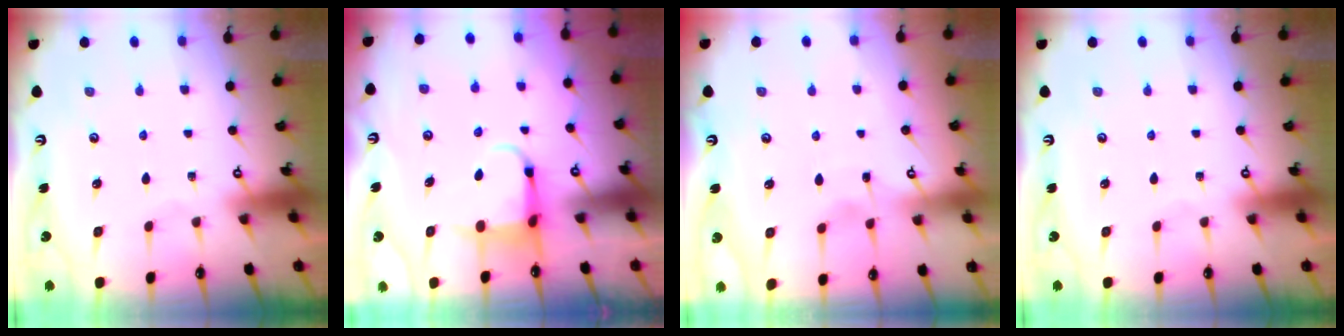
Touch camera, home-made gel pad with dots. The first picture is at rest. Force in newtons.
{"total": 4.7, "press": 4.7, "slide": 0.6}
{"total": 2.6, "press": 2.6, "slide": 0.3}
{"total": 0.0}